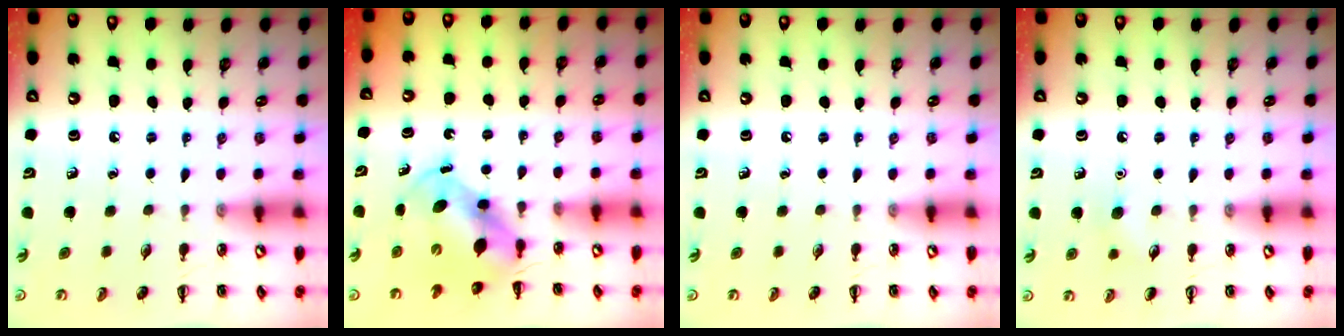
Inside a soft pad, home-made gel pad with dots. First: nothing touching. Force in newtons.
{"total": 5.8, "press": 5.8, "slide": 0.6}
{"total": 0.0}
{"total": 5.4, "press": 5.2, "slide": 1.1}